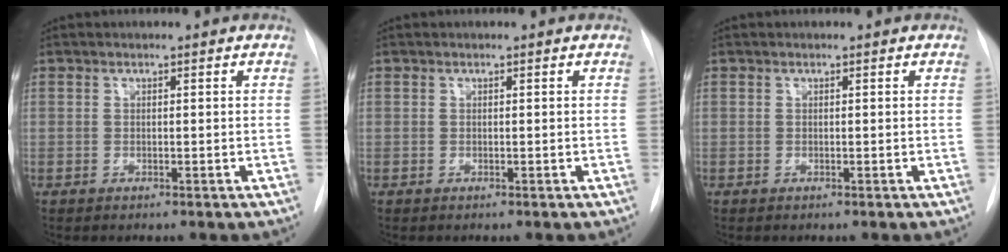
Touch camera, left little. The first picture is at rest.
{"total": 0.0}
{"total": 0.0}